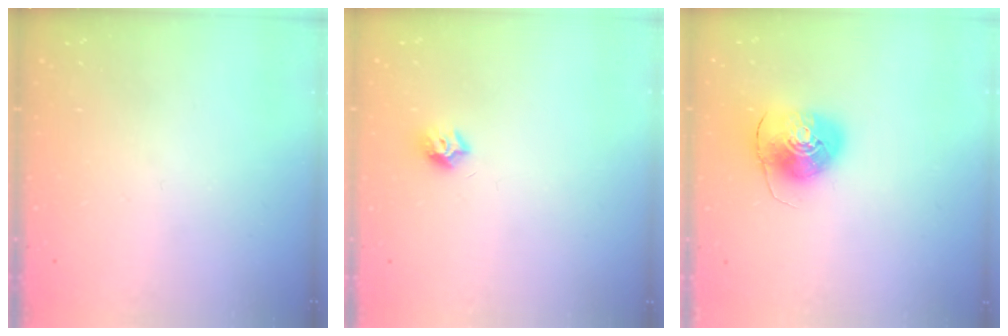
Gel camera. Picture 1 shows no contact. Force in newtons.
{"total": 7.6, "press": 7.6, "slide": 0.7}
{"total": 8.9, "press": 8.7, "slide": 1.5}